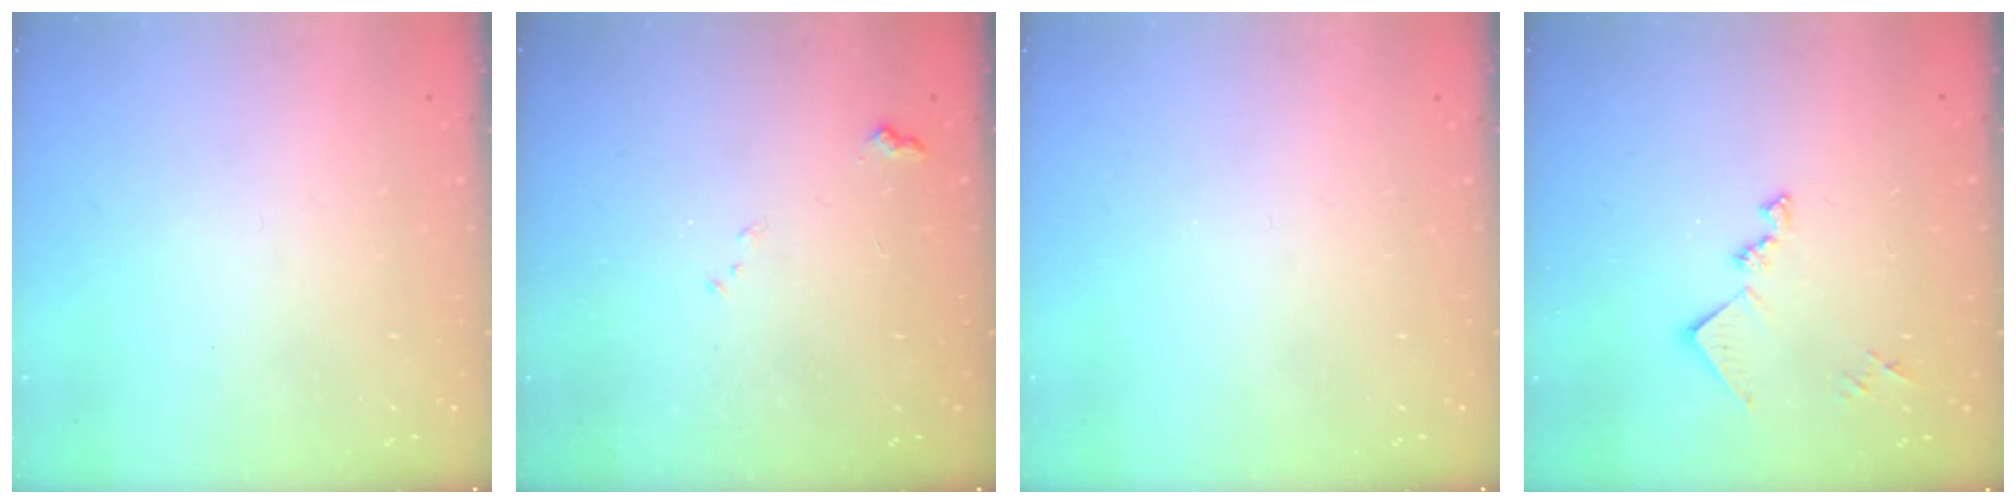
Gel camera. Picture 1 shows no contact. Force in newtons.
{"total": 7.3, "press": 7.3, "slide": 0.8}
{"total": 0.0}
{"total": 11.5, "press": 11.5, "slide": 0.5}